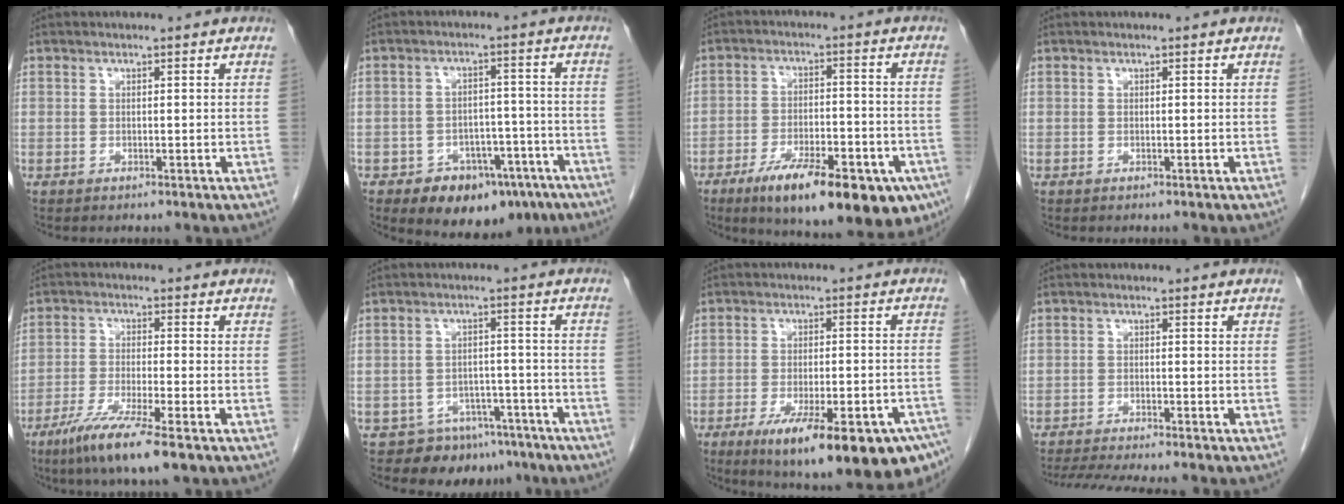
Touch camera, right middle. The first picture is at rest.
{"total": 11.7, "force": [-7.7, 6.9, 5.4], "torque": [-0.051, 0.022, -0.105]}
{"total": 19.6, "force": [-11.9, 6.0, 14.3], "torque": [-0.157, -0.006, -0.173]}
{"total": 0.0}
{"total": 9.6, "force": [-6.1, 0.1, 7.4], "torque": [-0.140, -0.029, -0.103]}
{"total": 8.1, "force": [-6.4, 5.0, 0.9], "torque": [0.006, 0.025, -0.081]}
{"total": 21.3, "force": [-14.0, 4.9, 15.2], "torque": [-0.157, -0.006, -0.187]}
{"total": 11.0, "force": [-9.7, 0.3, 5.0], "torque": [-0.070, -0.014, -0.141]}